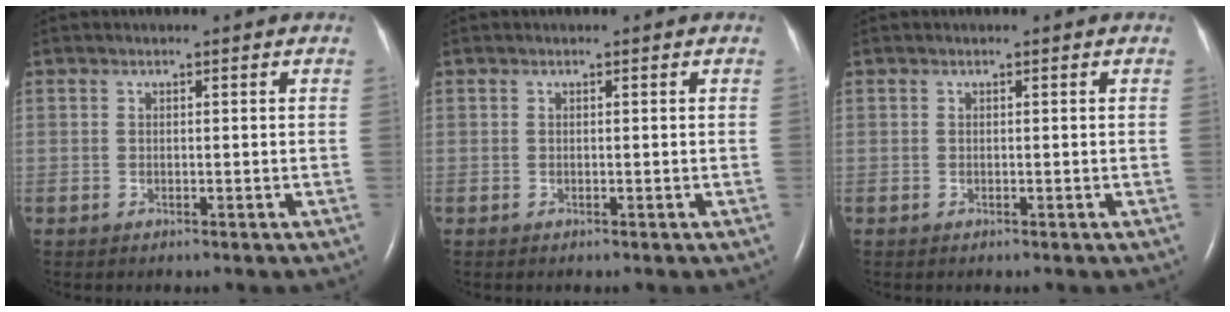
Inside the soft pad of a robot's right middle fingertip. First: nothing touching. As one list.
[{"total": 0.0}, {"total": 0.0}]